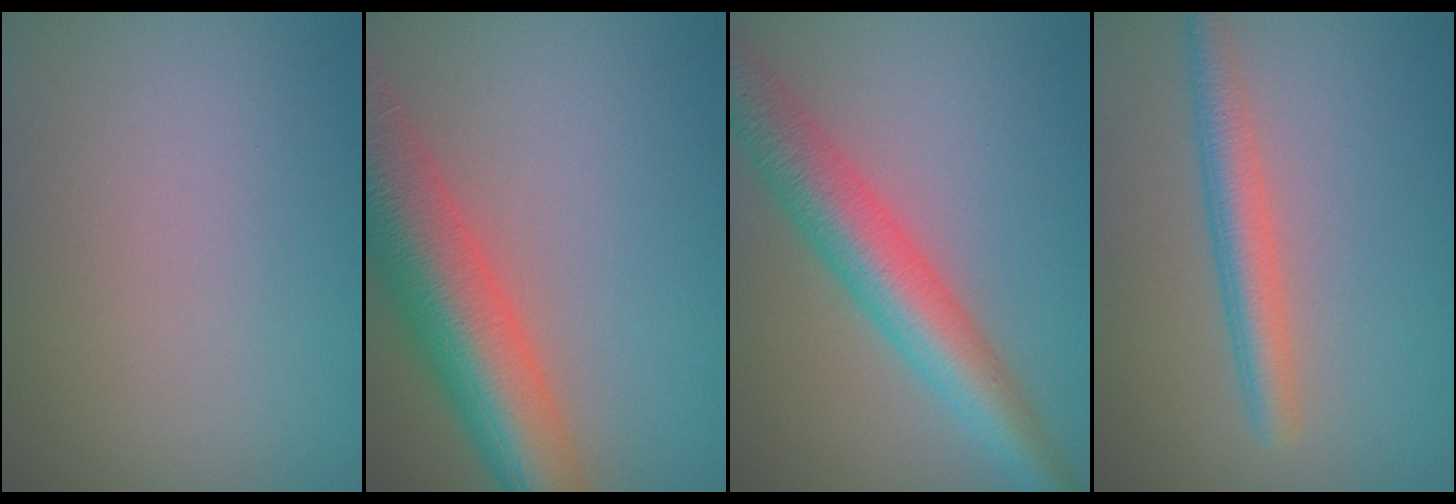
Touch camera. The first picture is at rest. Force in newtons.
{"total": 10.6, "press": 10.5, "slide": 0.6}
{"total": 7.0, "press": 7.0, "slide": 0.0}
{"total": 3.3, "press": 3.3, "slide": 0.1}